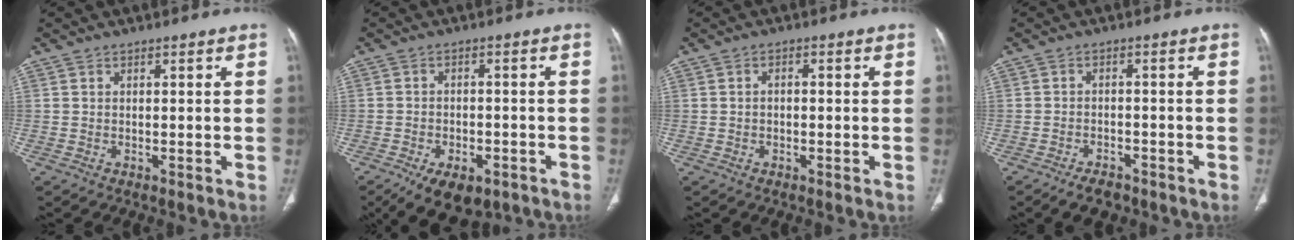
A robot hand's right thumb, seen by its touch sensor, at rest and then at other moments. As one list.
[{"total": 10.9, "force": [-6.7, 5.9, 6.2], "torque": [-0.082, 0.016, -0.095]}, {"total": 1.2, "force": [-0.1, 0.9, 0.8], "torque": [-0.011, 0.004, -0.004]}, {"total": 4.2, "force": [-3.2, 2.2, 1.8], "torque": [-0.028, 0.012, -0.048]}]